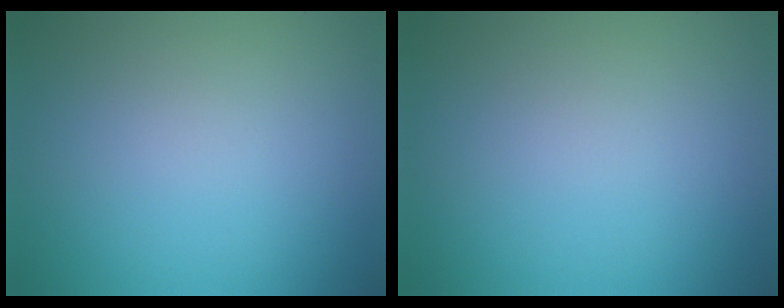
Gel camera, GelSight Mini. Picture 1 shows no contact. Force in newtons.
{"total": 0.0}